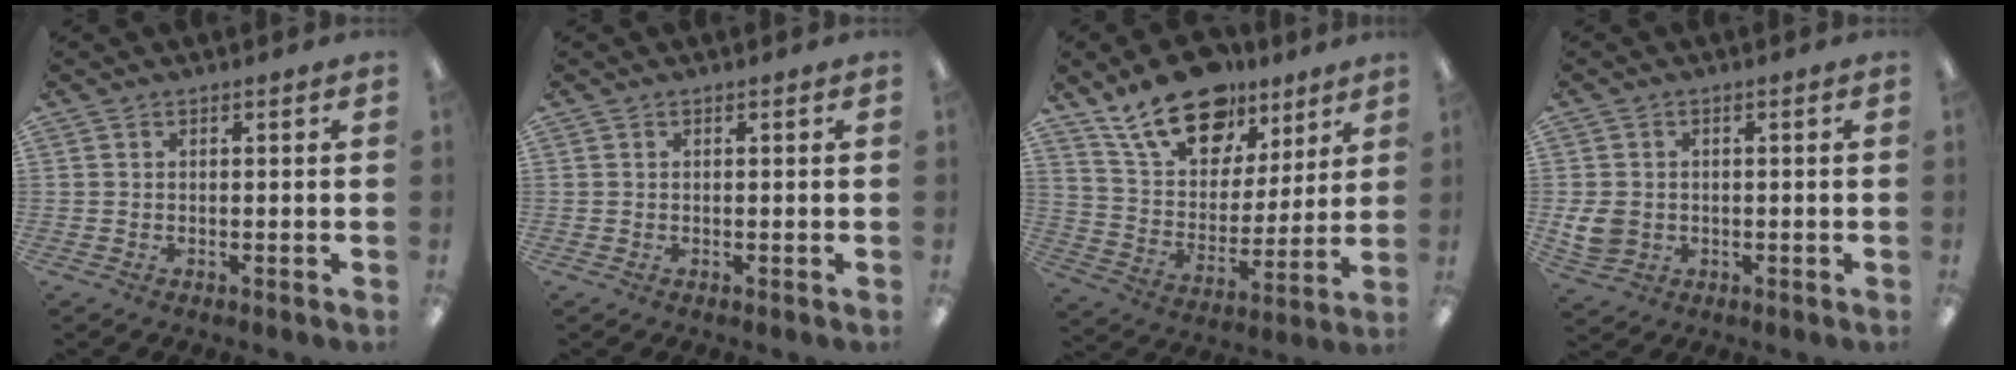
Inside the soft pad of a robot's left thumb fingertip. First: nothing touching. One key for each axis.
{"total": 0.0}
{"total": 19.4, "fx": 13.7, "fy": 10.4, "fz": 9.0, "tx": -0.161, "ty": -0.075, "tz": 0.246}
{"total": 5.7, "fx": -0.1, "fy": 5.0, "fz": 2.8, "tx": -0.062, "ty": 0.004, "tz": 0.000}